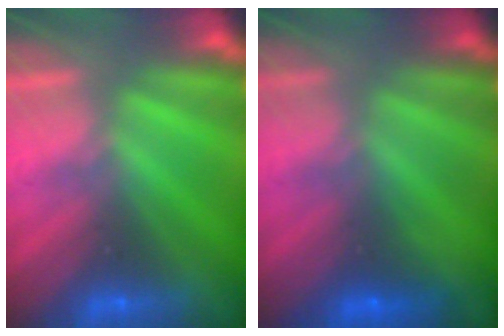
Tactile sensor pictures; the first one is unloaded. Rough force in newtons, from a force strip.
{"total": 1.2}